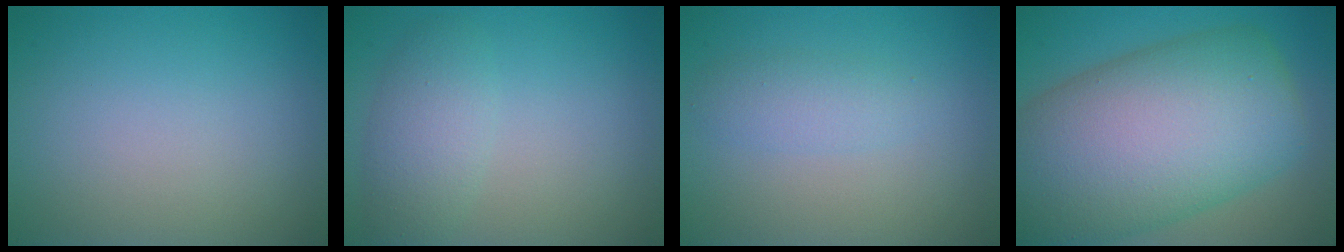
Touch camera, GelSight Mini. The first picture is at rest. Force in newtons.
{"total": 2.6, "press": 2.6, "slide": 0.2}
{"total": 2.0, "press": 2.0, "slide": 0.0}
{"total": 15.5, "press": 15.5, "slide": 0.7}